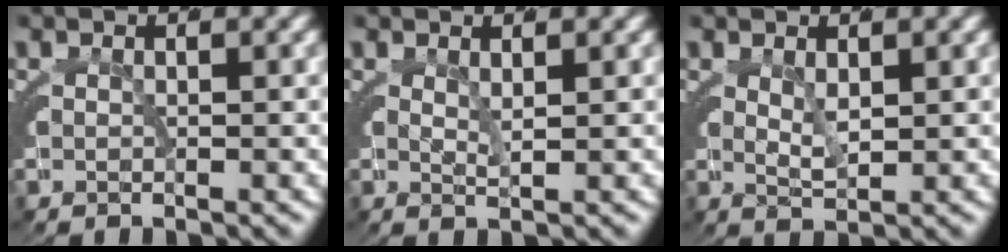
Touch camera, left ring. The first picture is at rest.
{"total": 1.4, "force": [1.0, -0.4, 0.9], "torque": [-0.021, -0.015, 0.029]}
{"total": 1.8, "force": [1.1, -0.2, 1.5], "torque": [-0.026, -0.014, 0.032]}